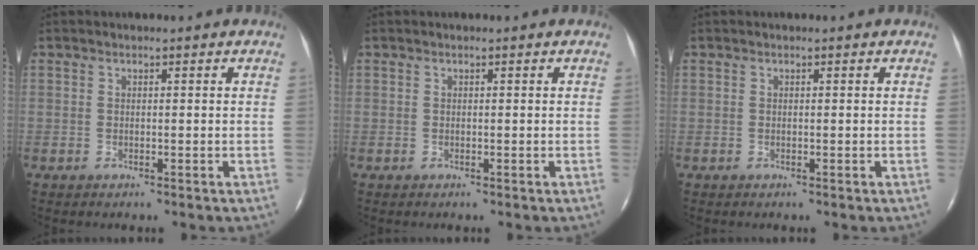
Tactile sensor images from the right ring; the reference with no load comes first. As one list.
[{"total": 0.0}, {"total": 0.0}]